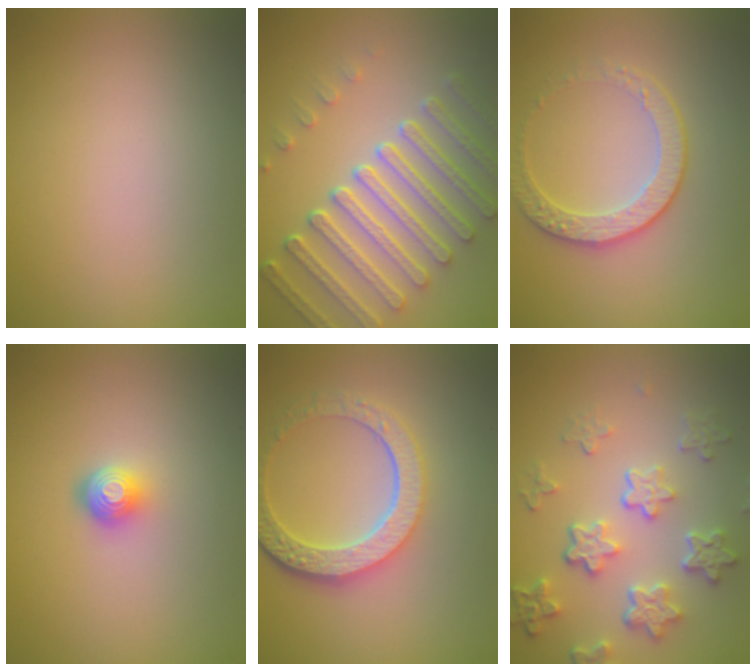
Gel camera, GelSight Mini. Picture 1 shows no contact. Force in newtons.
{"total": 7.5, "press": 5.6, "slide": 5.0}
{"total": 2.8, "press": 2.4, "slide": 1.4}
{"total": 2.3, "press": 1.5, "slide": 1.7}
{"total": 6.0, "press": 4.4, "slide": 4.0}
{"total": 5.9, "press": 4.4, "slide": 3.9}